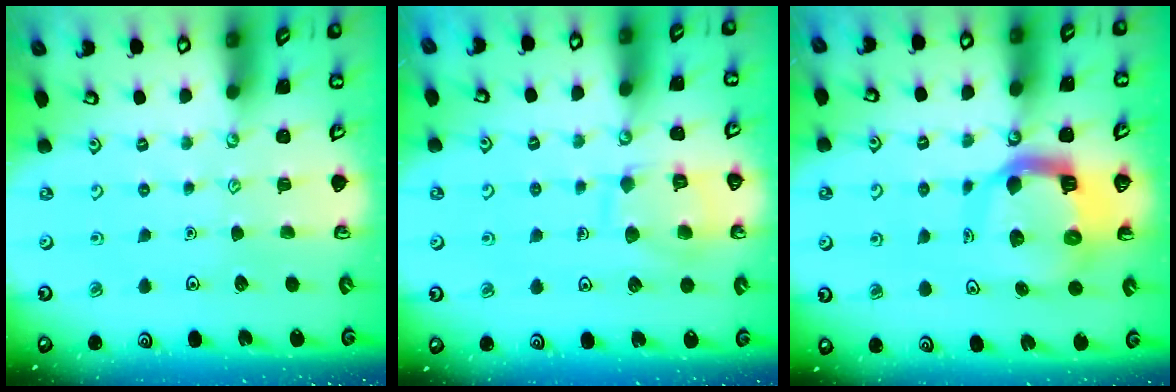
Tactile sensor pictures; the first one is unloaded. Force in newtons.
{"total": 10.1, "press": 10.1, "slide": 0.1}
{"total": 12.0, "press": 11.9, "slide": 1.5}